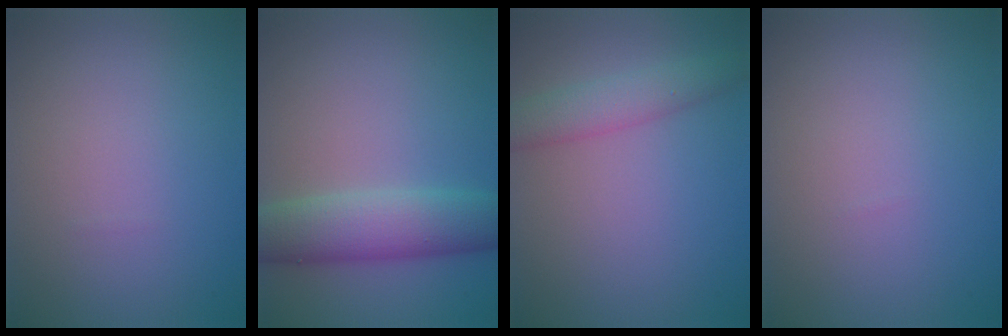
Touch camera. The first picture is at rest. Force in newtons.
{"total": 6.1, "press": 6.1, "slide": 0.6}
{"total": 3.1, "press": 3.1, "slide": 0.1}
{"total": 0.0}